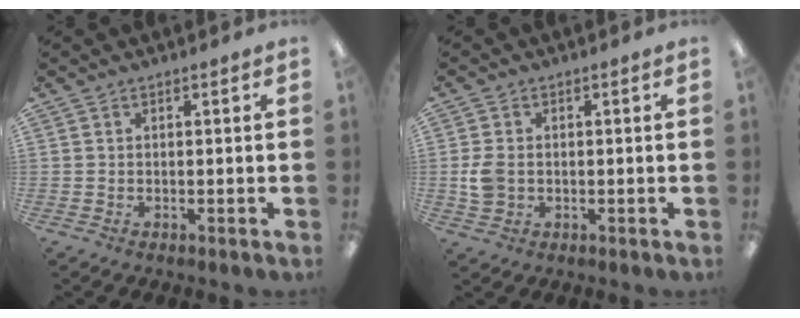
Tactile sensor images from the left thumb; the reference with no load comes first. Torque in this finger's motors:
{"motor_torque": [-0.18, 0.25, 0.22, -0.22, 0.08]}